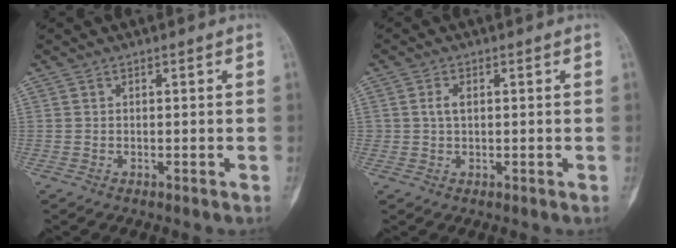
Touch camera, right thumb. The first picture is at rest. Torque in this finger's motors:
{"motor_torque": [-0.49, -0.07, 0.15, 0.16, 0.02]}